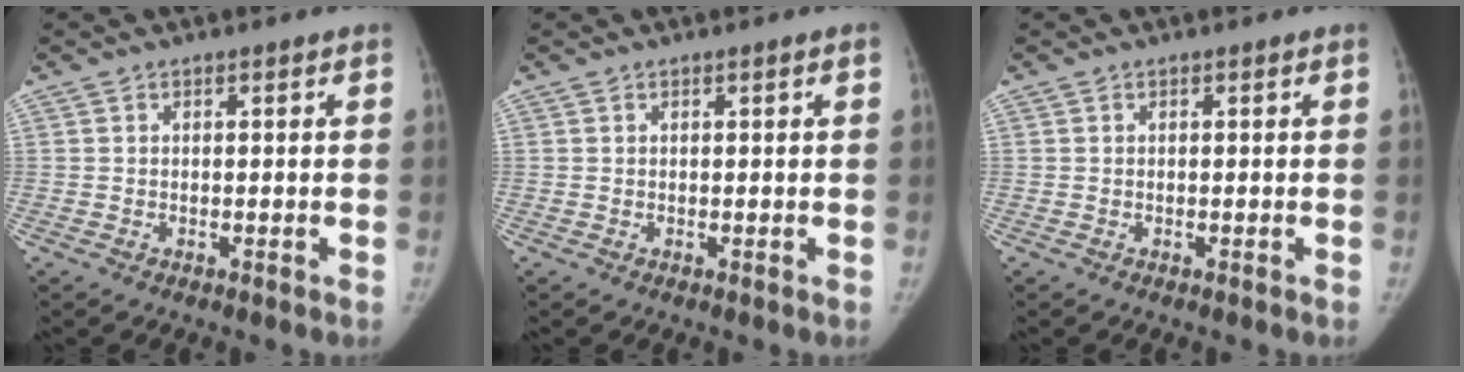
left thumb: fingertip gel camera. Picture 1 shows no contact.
{"total": 0.8, "force": [0.3, 0.0, 0.7], "torque": [-0.013, 0.001, 0.004]}
{"total": 0.0}